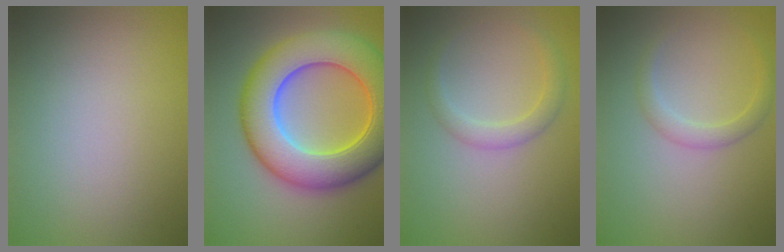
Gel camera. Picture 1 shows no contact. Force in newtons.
{"total": 11.9, "press": 11.9, "slide": 0.0}
{"total": 2.0, "press": 2.0, "slide": 0.1}
{"total": 1.7, "press": 1.7, "slide": 0.1}